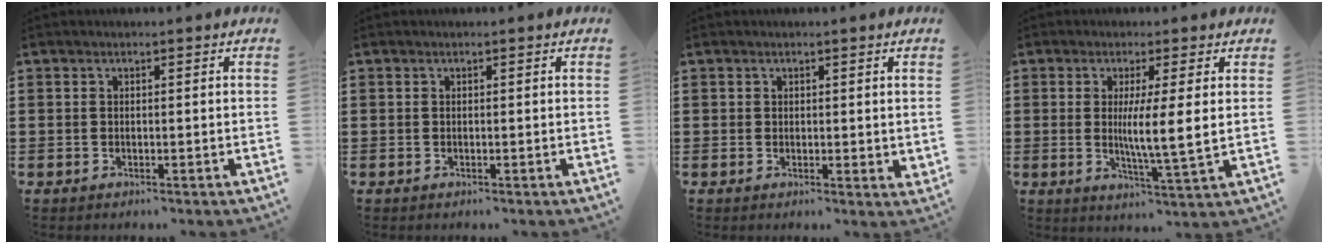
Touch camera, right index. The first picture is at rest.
{"total": 0.0}
{"total": 1.1, "force": [0.8, 0.7, 0.2], "torque": [-0.005, 0.005, 0.017]}
{"total": 5.8, "force": [0.8, 0.0, 5.7], "torque": [-0.101, -0.011, 0.009]}